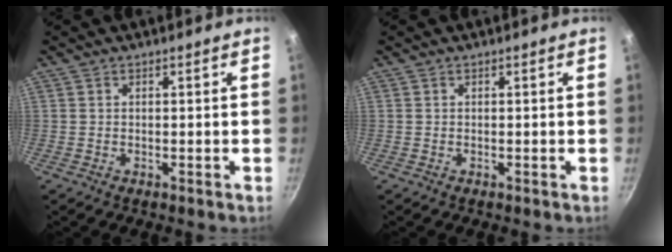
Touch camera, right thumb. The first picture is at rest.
{"total": 0.0}